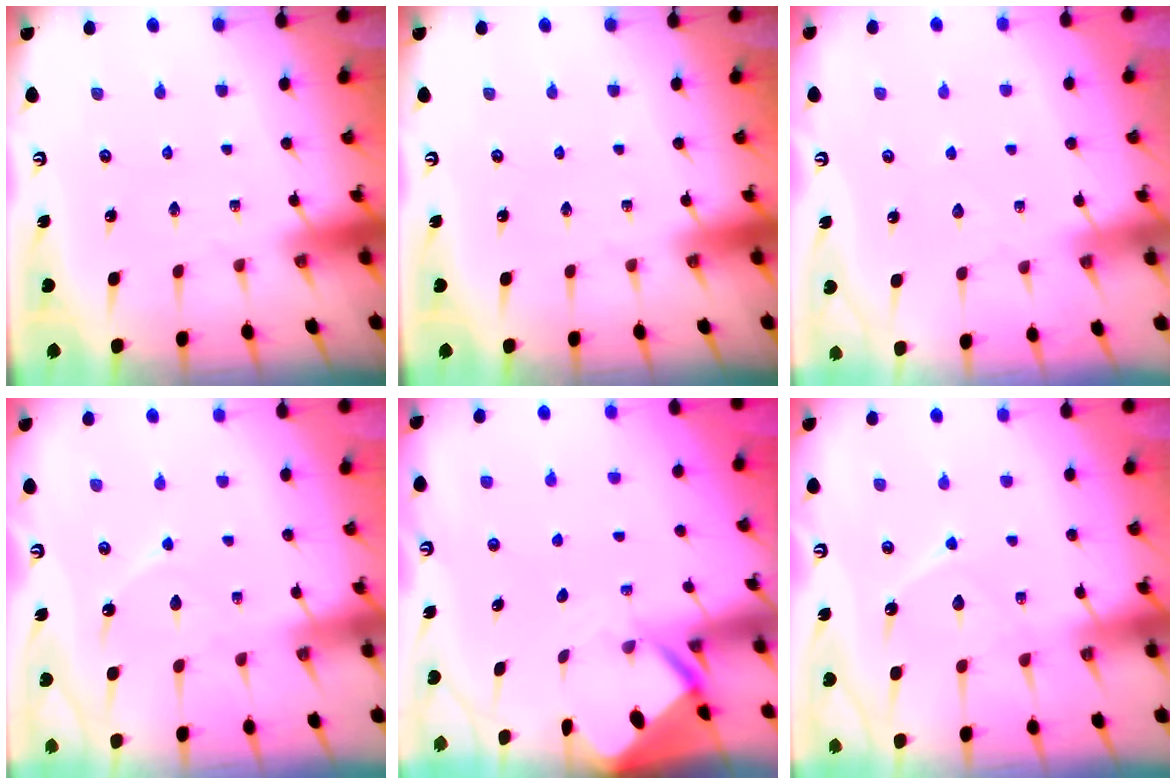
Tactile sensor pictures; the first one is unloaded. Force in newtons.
{"total": 0.0}
{"total": 3.2, "press": 3.2, "slide": 0.4}
{"total": 6.7, "press": 6.7, "slide": 0.7}
{"total": 3.7, "press": 3.7, "slide": 0.2}
{"total": 10.8, "press": 10.7, "slide": 1.0}